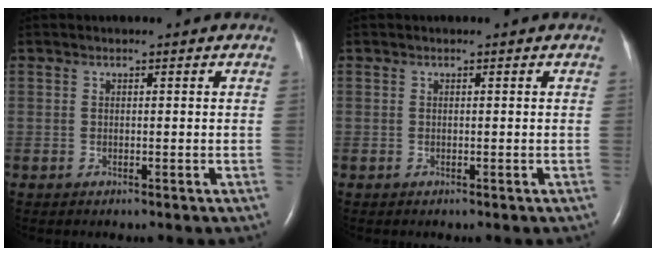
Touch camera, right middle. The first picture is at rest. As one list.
[{"total": 0.0}]